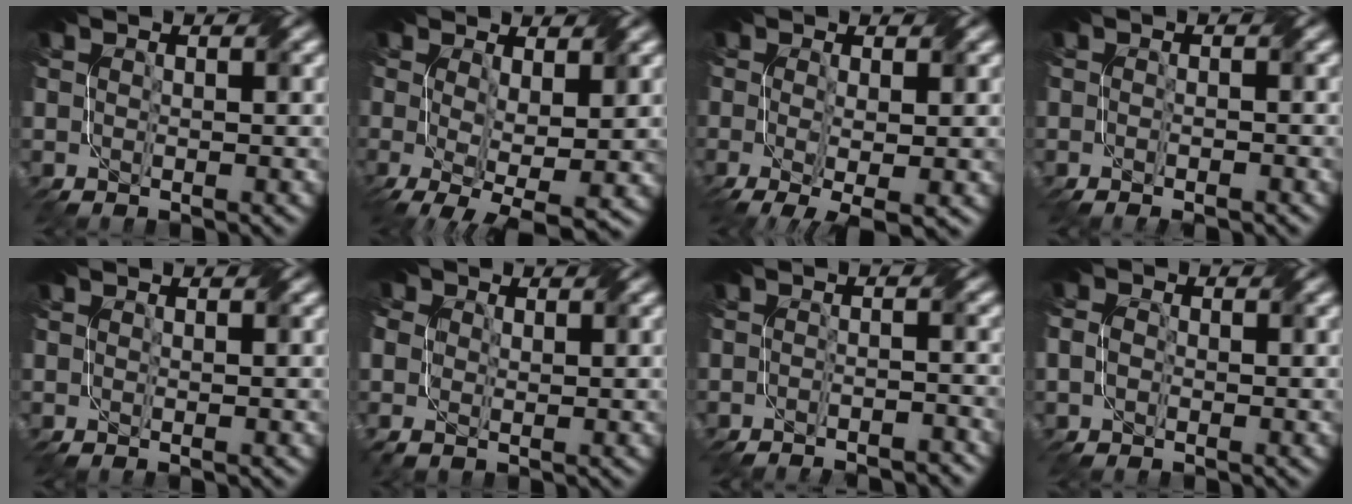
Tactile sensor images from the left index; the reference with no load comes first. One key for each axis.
{"total": 7.1, "fx": -0.8, "fy": 3.6, "fz": 6.1, "tx": -0.119, "ty": -0.019, "tz": -0.002}
{"total": 4.6, "fx": -1.2, "fy": 1.7, "fz": 4.1, "tx": -0.077, "ty": -0.004, "tz": -0.014}
{"total": 2.0, "fx": -1.3, "fy": 0.5, "fz": 1.3, "tx": -0.013, "ty": 0.000, "tz": -0.015}
{"total": 0.0}
{"total": 3.9, "fx": 1.3, "fy": 3.0, "fz": 2.0, "tx": -0.046, "ty": 0.019, "tz": 0.014}
{"total": 4.5, "fx": -4.1, "fy": 1.0, "fz": 1.6, "tx": -0.011, "ty": 0.005, "tz": -0.049}
{"total": 1.4, "fx": -0.2, "fy": 1.2, "fz": 0.6, "tx": -0.018, "ty": 0.004, "tz": -0.002}